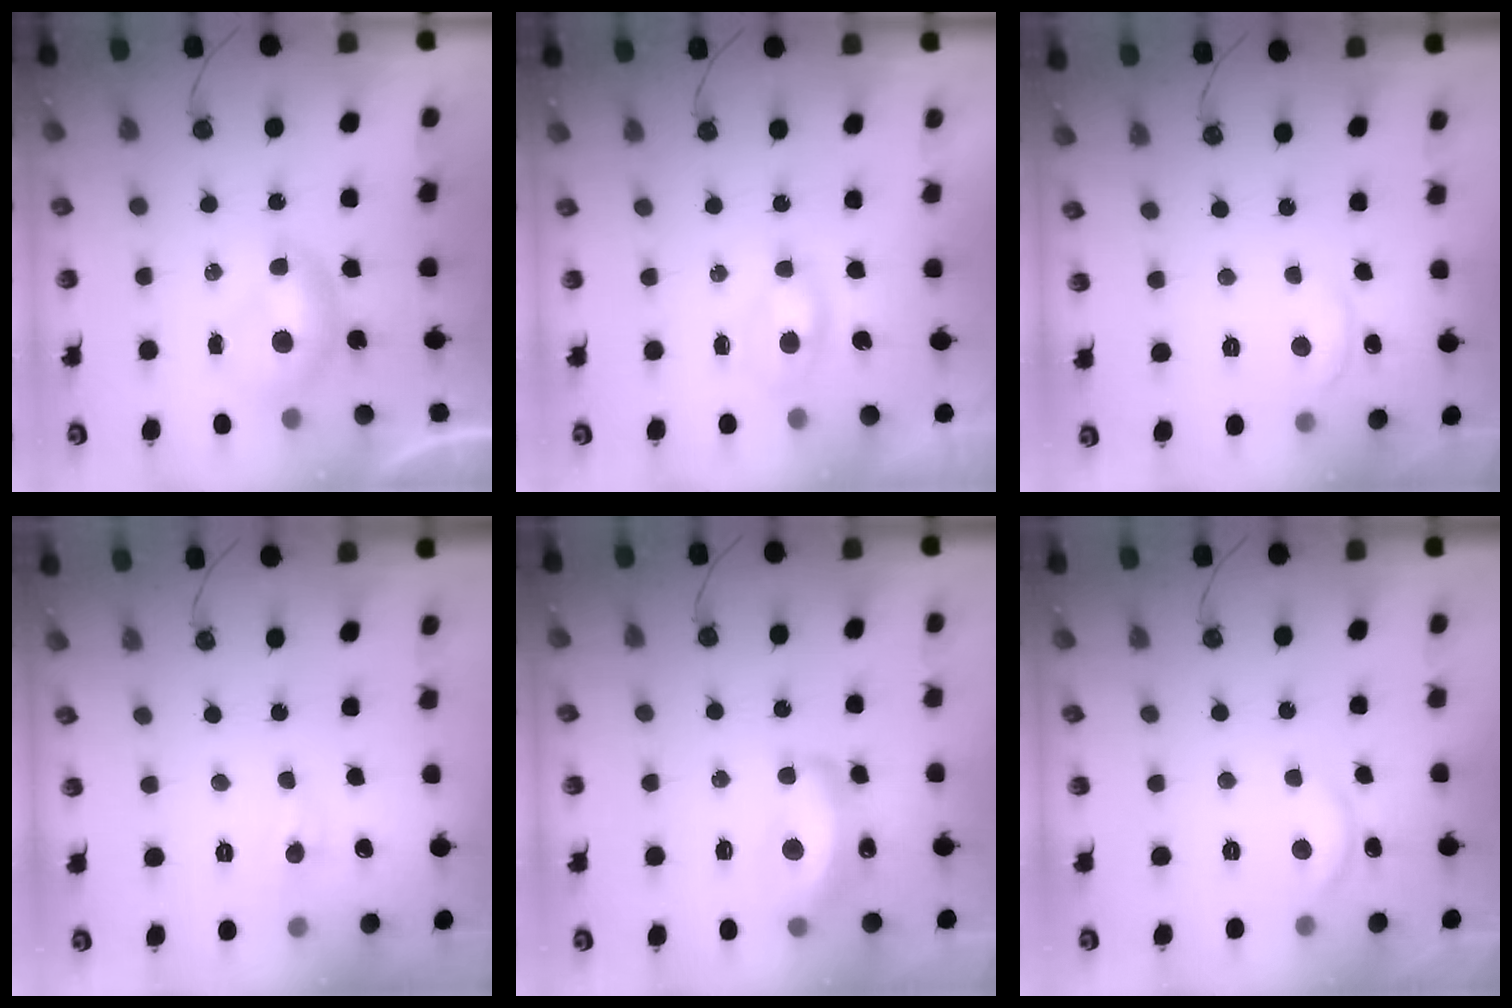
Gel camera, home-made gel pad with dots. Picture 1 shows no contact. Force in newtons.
{"total": 0.8, "press": 0.6, "slide": 0.4}
{"total": 2.6, "press": 2.5, "slide": 0.7}
{"total": 0.0}
{"total": 8.3, "press": 8.3, "slide": 0.9}
{"total": 2.8, "press": 2.8, "slide": 0.3}